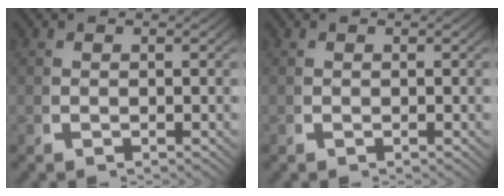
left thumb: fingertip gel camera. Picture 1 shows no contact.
{"total": 0.0}